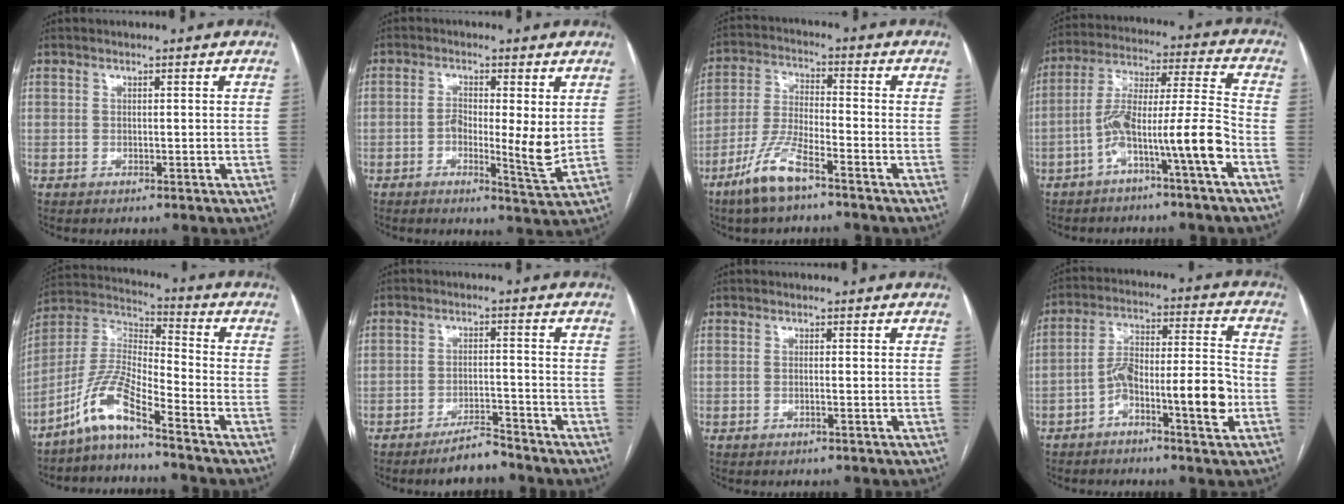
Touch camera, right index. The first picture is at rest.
{"total": 6.7, "force": [-0.1, 1.3, 6.6], "torque": [-0.109, -0.007, -0.005]}
{"total": 8.9, "force": [-5.9, 1.4, 6.5], "torque": [-0.143, -0.013, -0.120]}
{"total": 11.8, "force": [-5.6, -0.3, 10.4], "torque": [-0.192, 0.027, -0.098]}
{"total": 9.5, "force": [-7.1, 0.2, 6.2], "torque": [-0.142, 0.007, -0.143]}
{"total": 4.8, "force": [-4.3, 0.8, 2.0], "torque": [-0.033, -0.005, -0.076]}
{"total": 0.5, "force": [-0.2, -0.1, 0.5], "torque": [-0.009, 0.001, -0.005]}
{"total": 11.1, "force": [-4.4, 1.9, 10.0], "torque": [-0.167, 0.032, -0.071]}